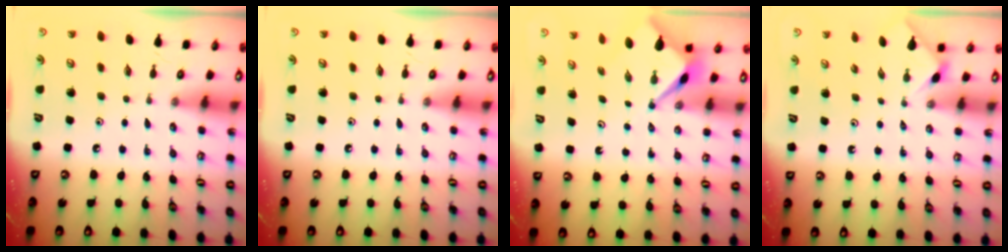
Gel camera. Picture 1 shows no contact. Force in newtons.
{"total": 0.0}
{"total": 3.1, "press": 3.1, "slide": 0.2}
{"total": 1.3, "press": 1.2, "slide": 0.4}